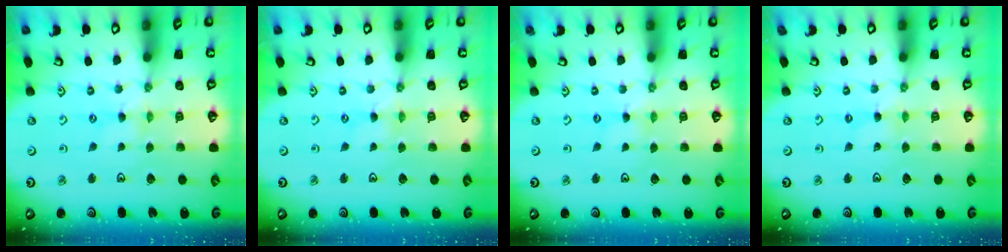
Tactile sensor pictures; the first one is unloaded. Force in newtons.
{"total": 0.0}
{"total": 0.0}
{"total": 0.0}